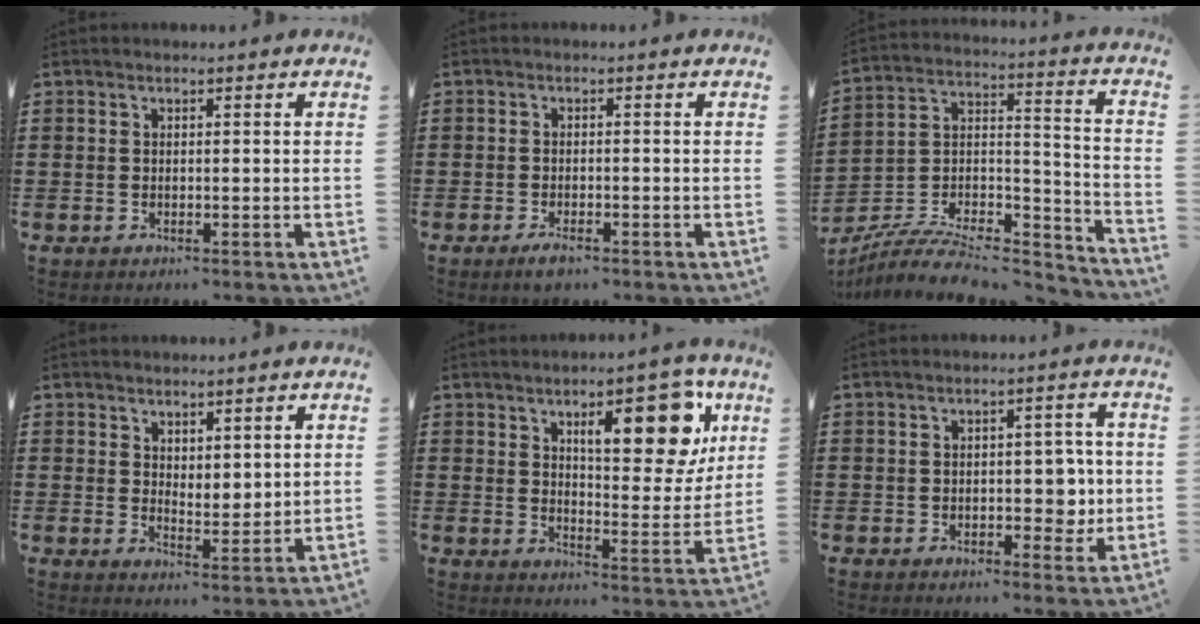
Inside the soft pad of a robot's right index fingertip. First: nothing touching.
{"total": 1.8, "force": [-1.3, 0.5, 1.2], "torque": [-0.023, -0.001, -0.023]}
{"total": 8.2, "force": [-7.2, 2.7, 3.0], "torque": [-0.056, 0.008, -0.142]}
{"total": 3.0, "force": [2.7, 1.2, 0.2], "torque": [-0.013, -0.003, 0.052]}
{"total": 13.6, "force": [6.5, 4.9, 10.9], "torque": [-0.154, -0.018, 0.102]}
{"total": 6.0, "force": [-0.3, 3.8, 4.7], "torque": [-0.056, -0.002, -0.012]}